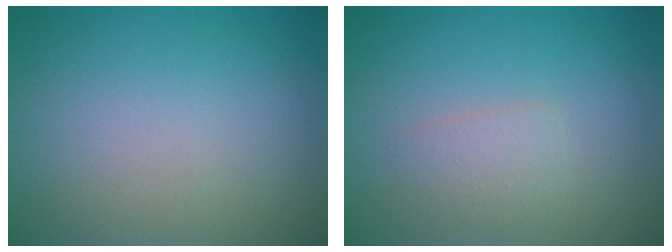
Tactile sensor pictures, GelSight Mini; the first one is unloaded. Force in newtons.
{"total": 1.6, "press": 1.6, "slide": 0.0}